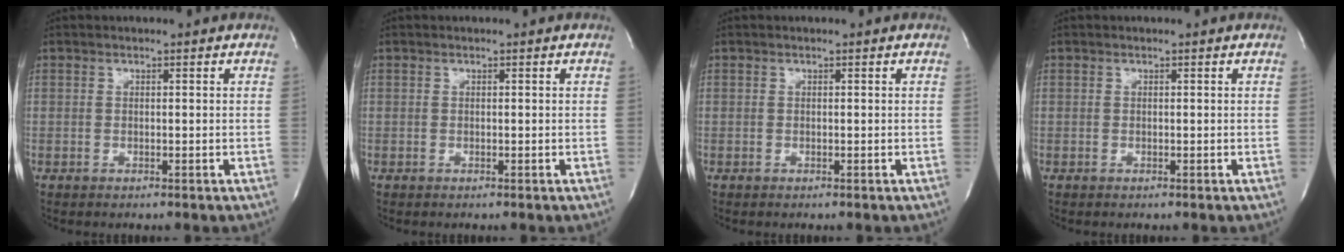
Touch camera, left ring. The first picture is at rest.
{"total": 0.0}
{"total": 0.0}
{"total": 0.0}